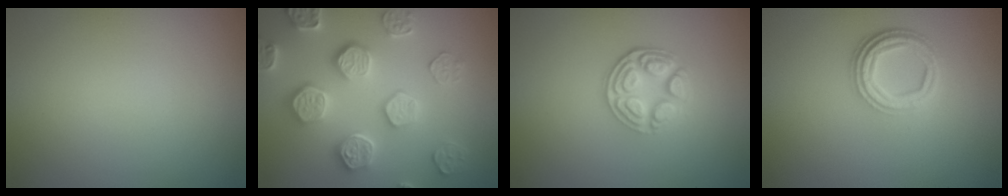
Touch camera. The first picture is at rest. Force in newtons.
{"total": 5.3, "press": 5.1, "slide": 1.6}
{"total": 3.9, "press": 3.2, "slide": 2.3}
{"total": 4.2, "press": 3.2, "slide": 2.8}